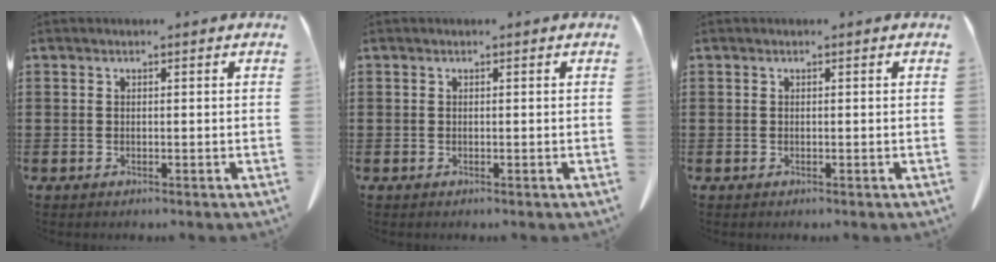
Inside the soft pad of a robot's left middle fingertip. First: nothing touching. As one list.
[{"total": 0.0}, {"total": 0.0}]